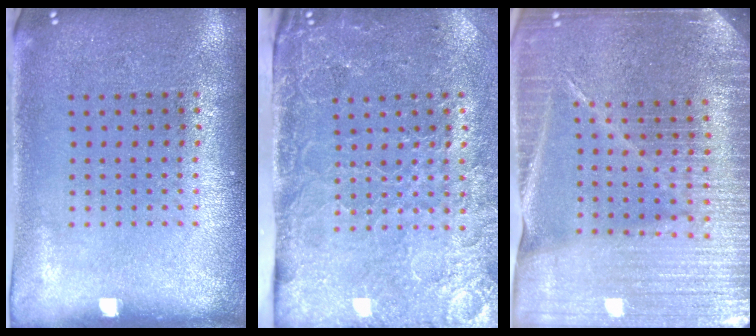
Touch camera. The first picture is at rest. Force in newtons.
{"total": 4.6, "press": 3.7, "slide": 2.7}
{"total": 4.9, "press": 4.5, "slide": 2.1}